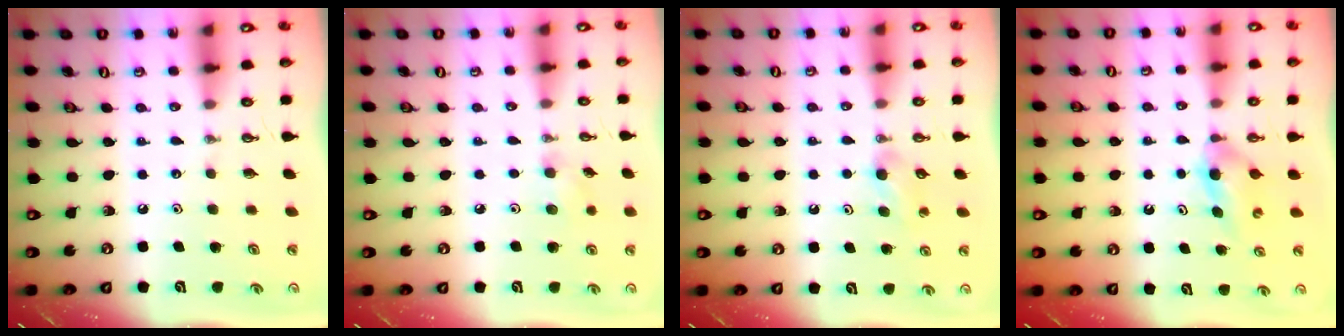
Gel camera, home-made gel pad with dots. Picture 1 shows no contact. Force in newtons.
{"total": 5.1, "press": 4.9, "slide": 1.4}
{"total": 4.1, "press": 4.0, "slide": 1.1}
{"total": 4.5, "press": 4.4, "slide": 1.1}